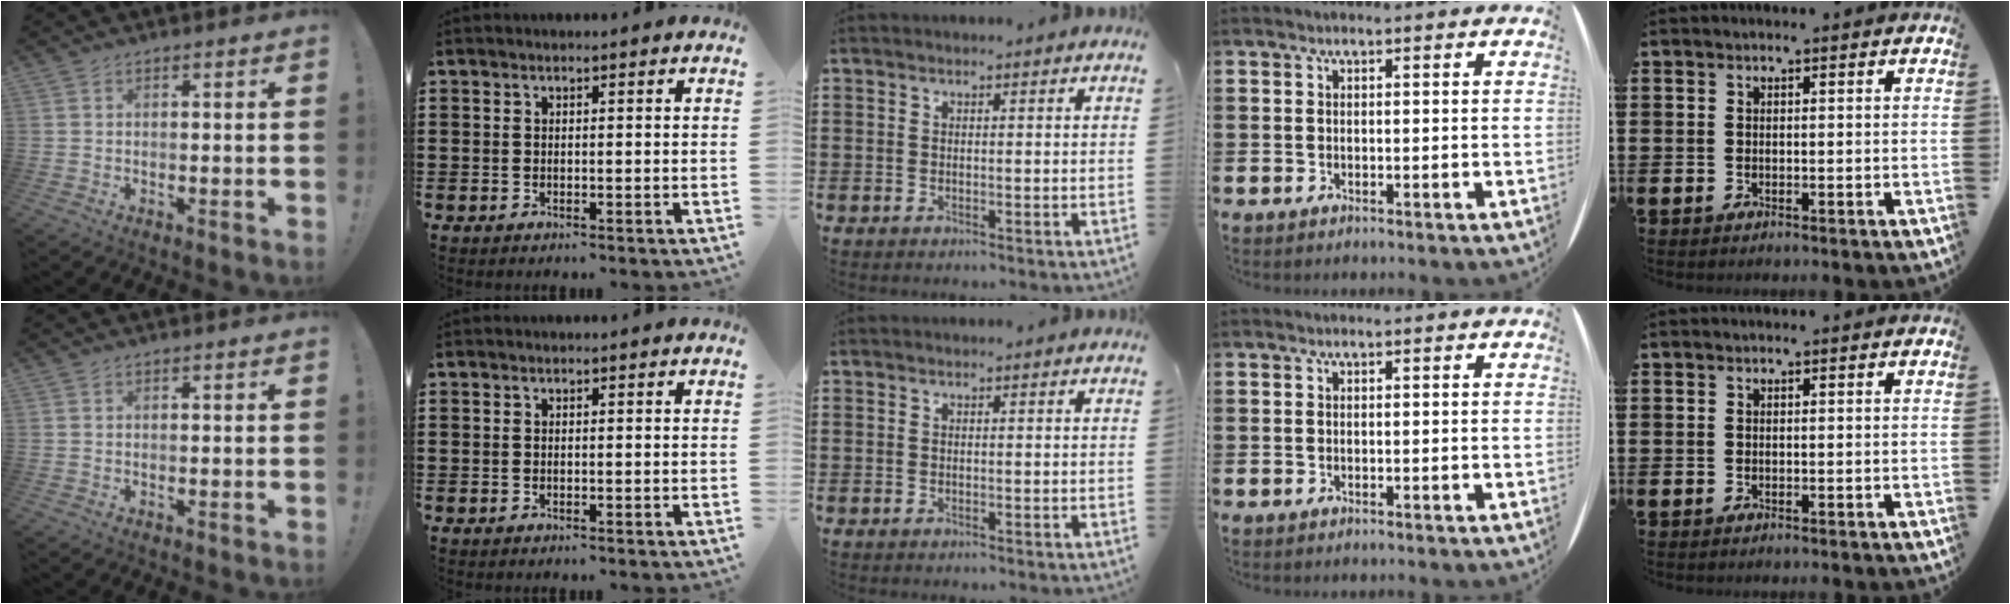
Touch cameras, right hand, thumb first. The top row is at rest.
{}